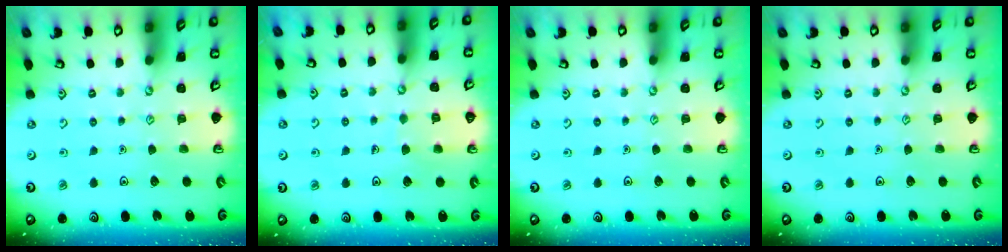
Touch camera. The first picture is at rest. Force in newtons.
{"total": 5.6, "press": 5.6, "slide": 0.4}
{"total": 0.0}
{"total": 0.0}